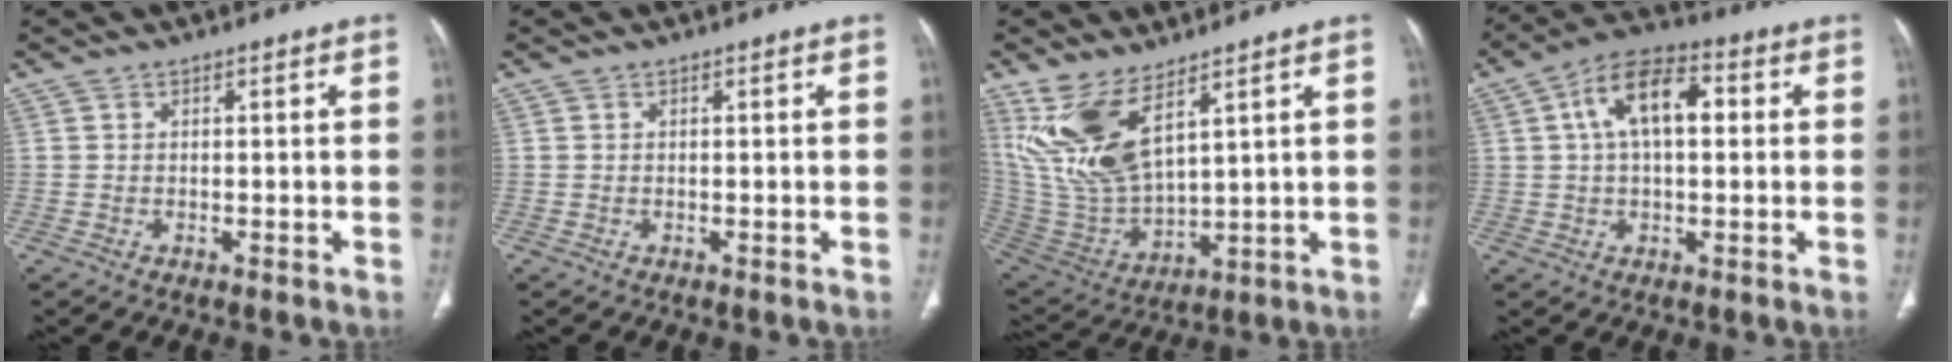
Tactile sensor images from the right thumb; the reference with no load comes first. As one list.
[{"total": 0.0}, {"total": 14.4, "force": [8.1, 5.8, 10.5], "torque": [-0.210, -0.043, 0.189]}, {"total": 11.5, "force": [2.3, 6.1, 9.4], "torque": [-0.155, 0.026, 0.031]}]